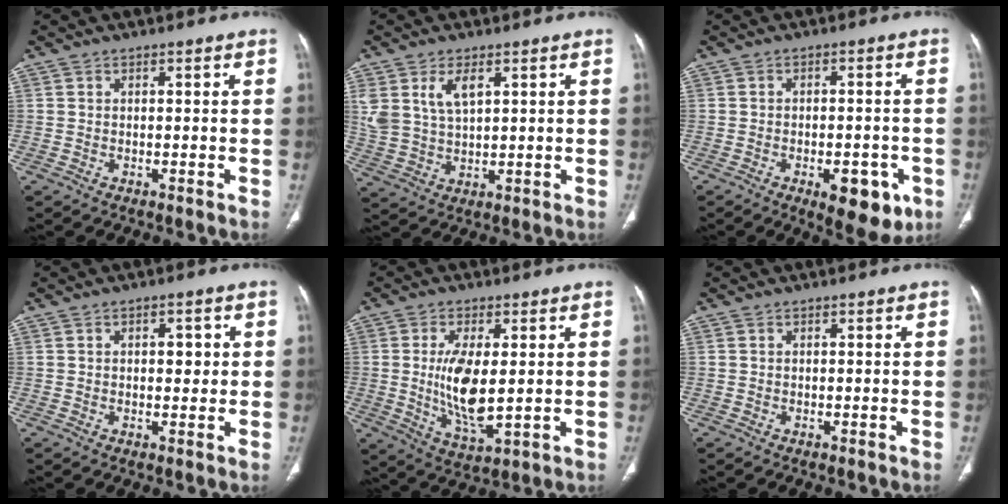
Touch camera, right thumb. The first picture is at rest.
{"total": 7.6, "force": [3.3, 4.0, 5.6], "torque": [-0.111, -0.010, 0.076]}
{"total": 9.6, "force": [-4.1, 4.4, 7.4], "torque": [-0.073, 0.008, -0.046]}
{"total": 3.2, "force": [0.6, 1.8, 2.6], "torque": [-0.023, 0.000, 0.008]}
{"total": 10.8, "force": [0.5, 4.3, 9.9], "torque": [-0.190, -0.024, 0.020]}
{"total": 0.0}